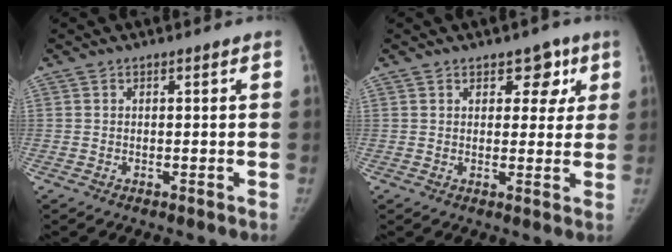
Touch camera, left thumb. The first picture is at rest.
{"total": 5.1, "force": [2.5, 3.6, 2.7], "torque": [0.004, -0.007, 0.027]}